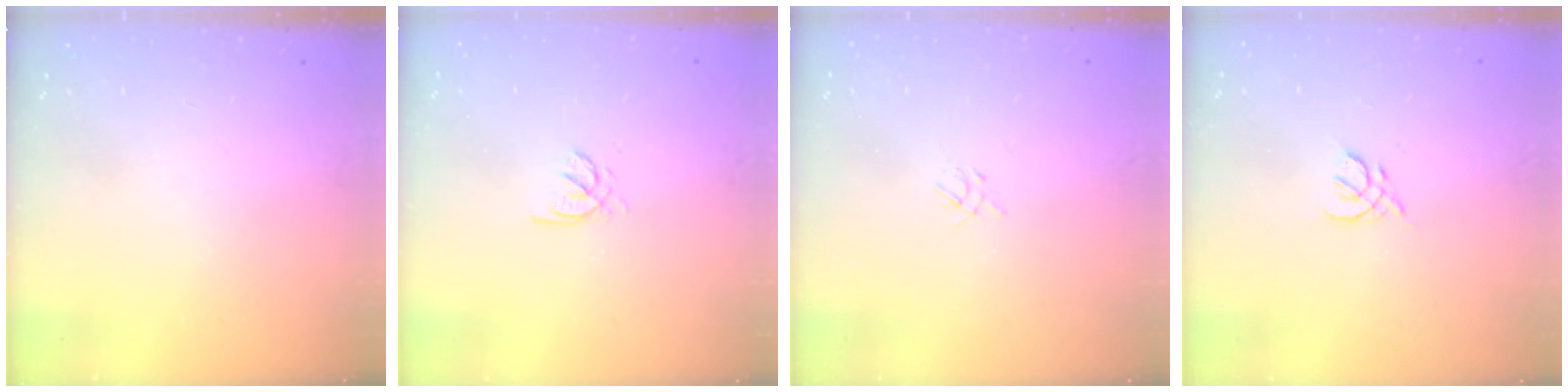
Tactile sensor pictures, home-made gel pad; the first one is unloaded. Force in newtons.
{"total": 1.9, "press": 1.8, "slide": 0.4}
{"total": 2.0, "press": 2.0, "slide": 0.4}
{"total": 2.0, "press": 1.9, "slide": 0.6}